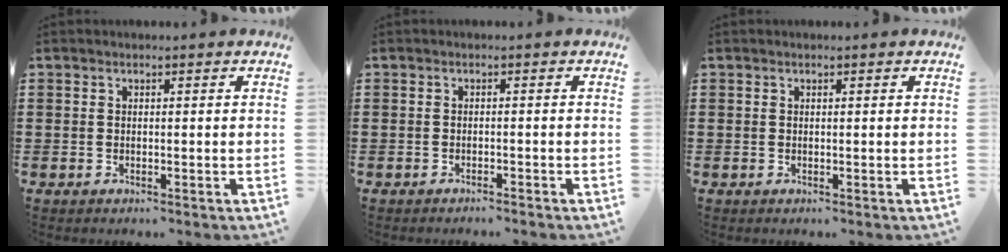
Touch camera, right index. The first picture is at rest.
{"total": 0.8, "force": [-0.7, -0.1, 0.1], "torque": [-0.004, 0.001, -0.015]}
{"total": 0.0}